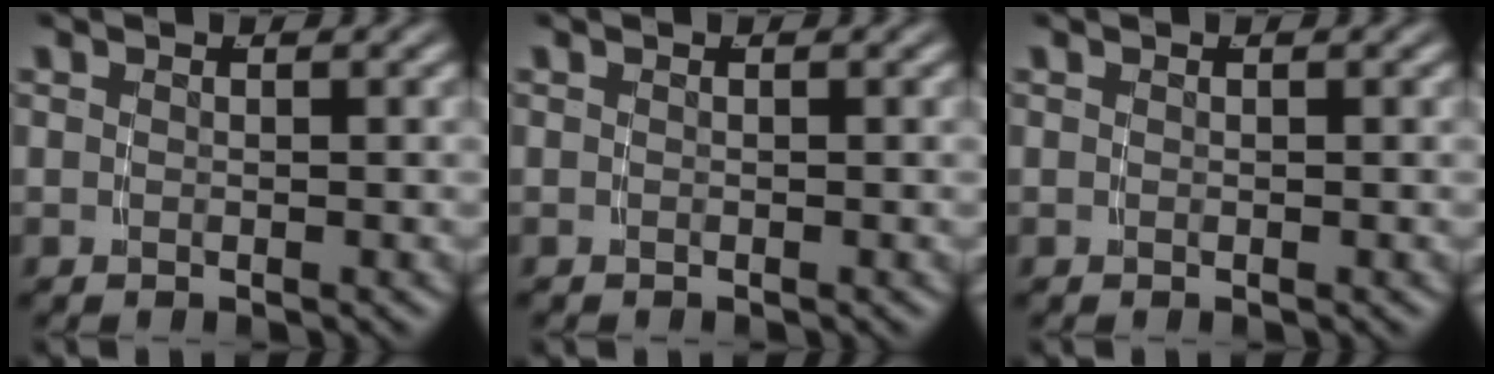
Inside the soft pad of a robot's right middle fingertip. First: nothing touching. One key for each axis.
{"total": 0.0}
{"total": 0.0}